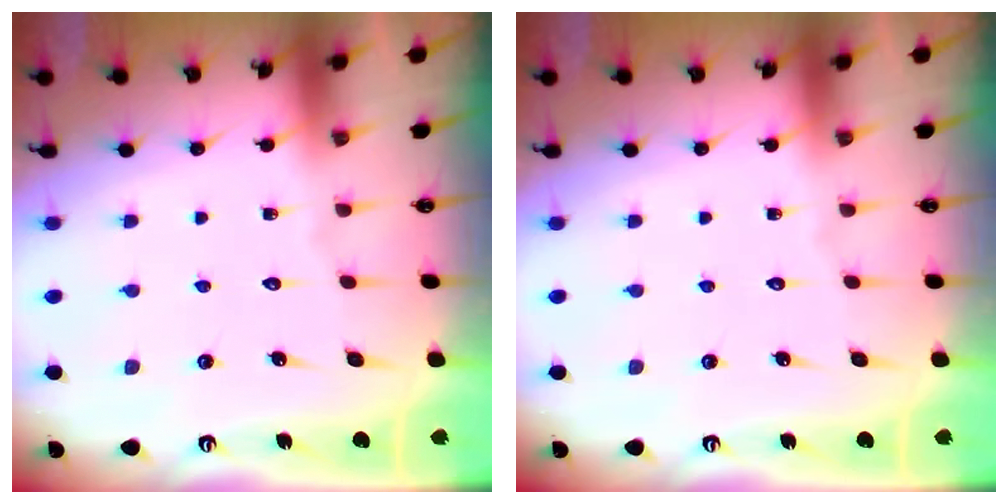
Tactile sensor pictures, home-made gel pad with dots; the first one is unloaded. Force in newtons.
{"total": 0.0}